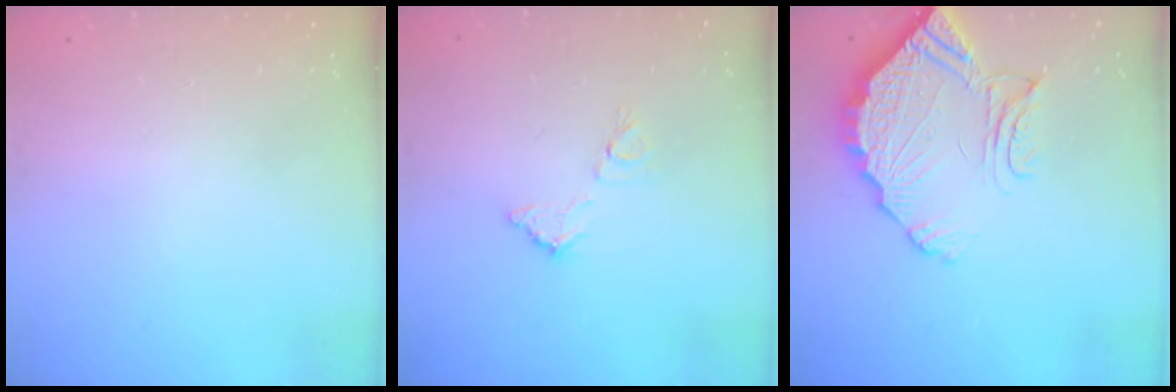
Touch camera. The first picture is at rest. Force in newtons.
{"total": 8.9, "press": 8.9, "slide": 0.3}
{"total": 15.9, "press": 15.8, "slide": 1.7}